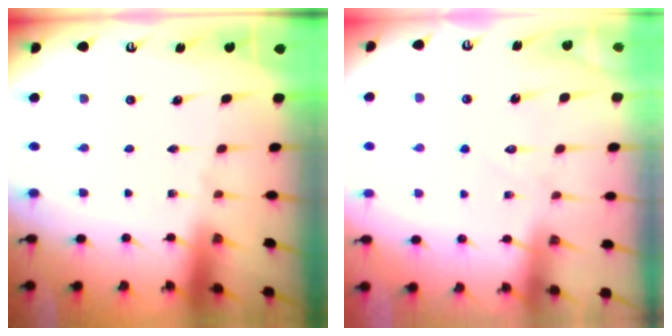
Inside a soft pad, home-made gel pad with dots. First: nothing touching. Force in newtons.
{"total": 7.8, "press": 7.8, "slide": 0.7}